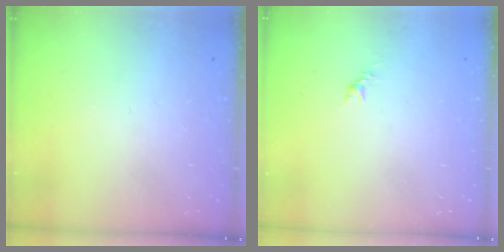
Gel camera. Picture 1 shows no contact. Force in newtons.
{"total": 0.0}